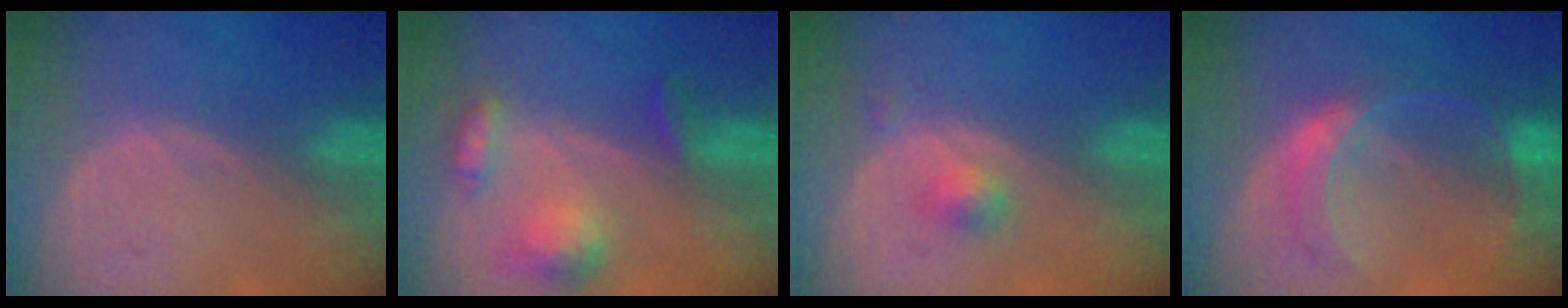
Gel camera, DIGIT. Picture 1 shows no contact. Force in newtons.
{"total": 5.9, "press": 5.8, "slide": 1.2}
{"total": 2.2, "press": 2.0, "slide": 1.0}
{"total": 7.6, "press": 6.6, "slide": 3.7}